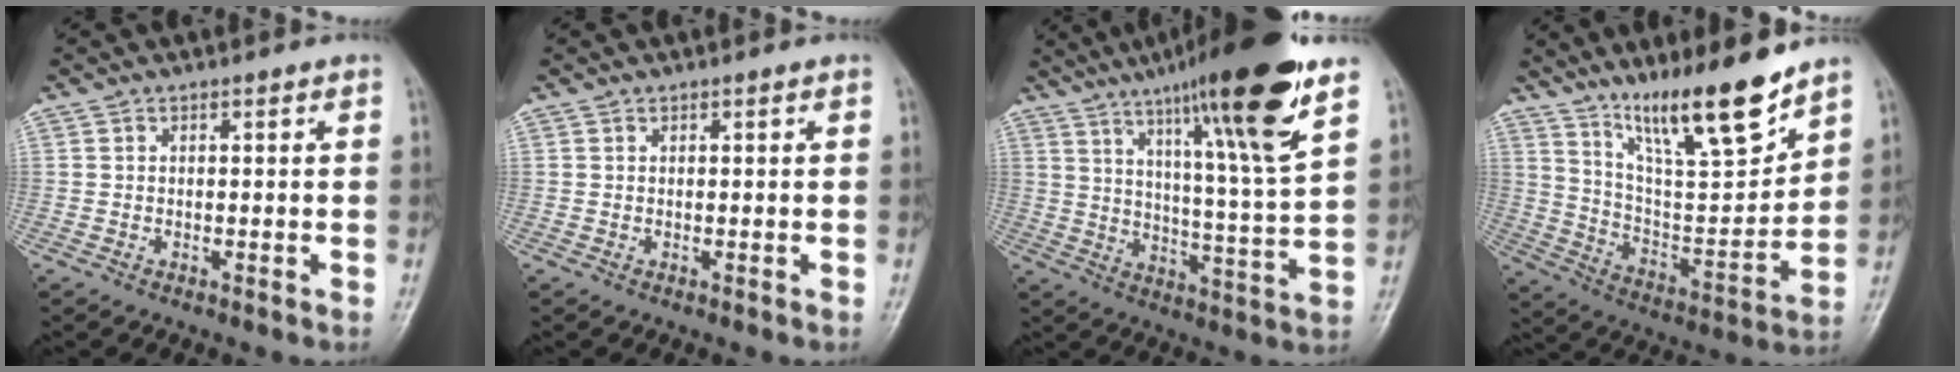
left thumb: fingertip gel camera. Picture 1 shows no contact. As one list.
[{"total": 0.0}, {"total": 21.1, "force": [12.8, 1.6, 16.7], "torque": [-0.239, -0.052, 0.198]}, {"total": 17.1, "force": [12.6, 2.9, 11.2], "torque": [-0.161, -0.080, 0.226]}]